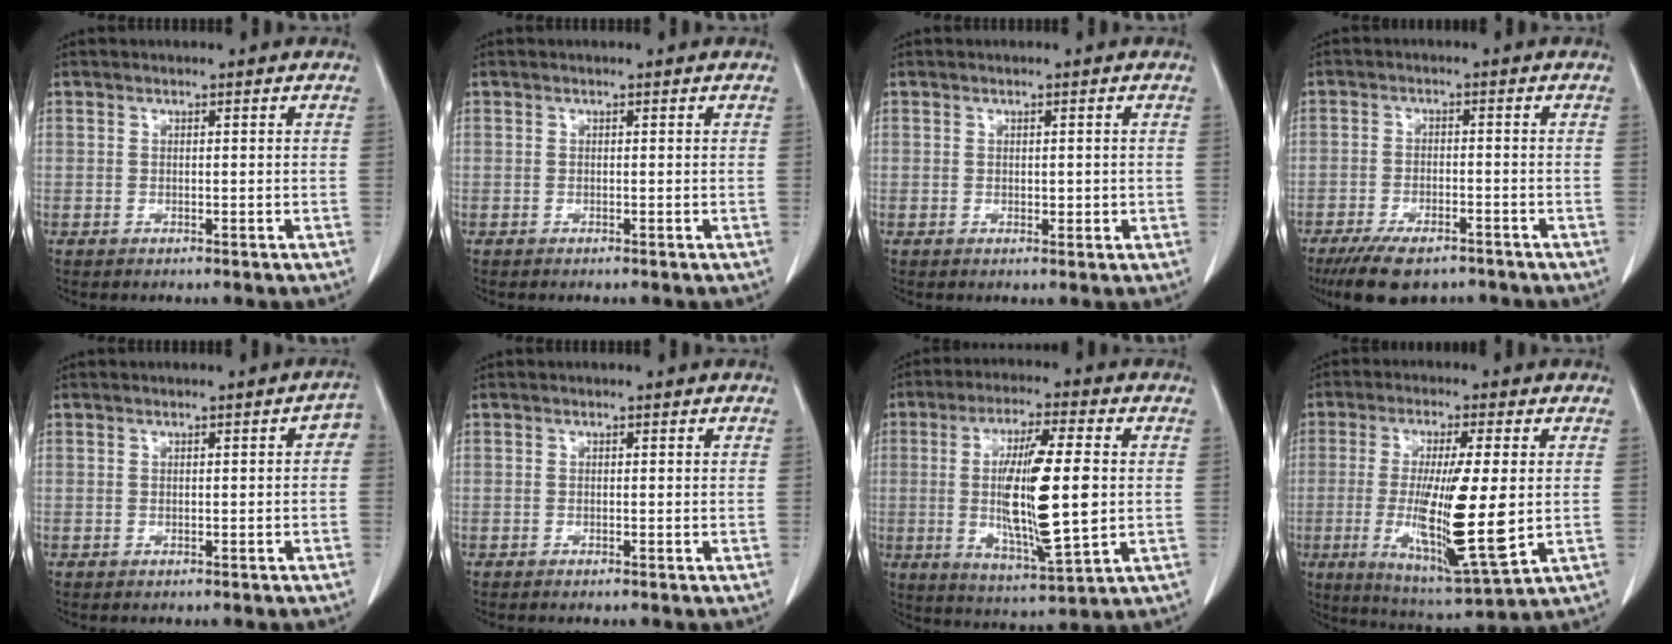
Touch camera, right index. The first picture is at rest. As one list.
[{"total": 0.0}, {"total": 1.4, "force": [0.0, 0.9, 1.0], "torque": [-0.011, 0.000, 0.002]}, {"total": 9.4, "force": [-7.2, 3.4, 5.1], "torque": [-0.082, -0.010, -0.111]}, {"total": 1.8, "force": [-0.2, 0.8, 1.6], "torque": [-0.010, 0.006, -0.003]}, {"total": 0.5, "force": [-0.5, 0.0, 0.2], "torque": [-0.006, -0.002, -0.009]}, {"total": 15.0, "force": [0.0, 1.8, 14.9], "torque": [-0.270, -0.015, 0.002]}, {"total": 15.6, "force": [-1.3, 1.6, 15.5], "torque": [-0.282, -0.029, -0.014]}]